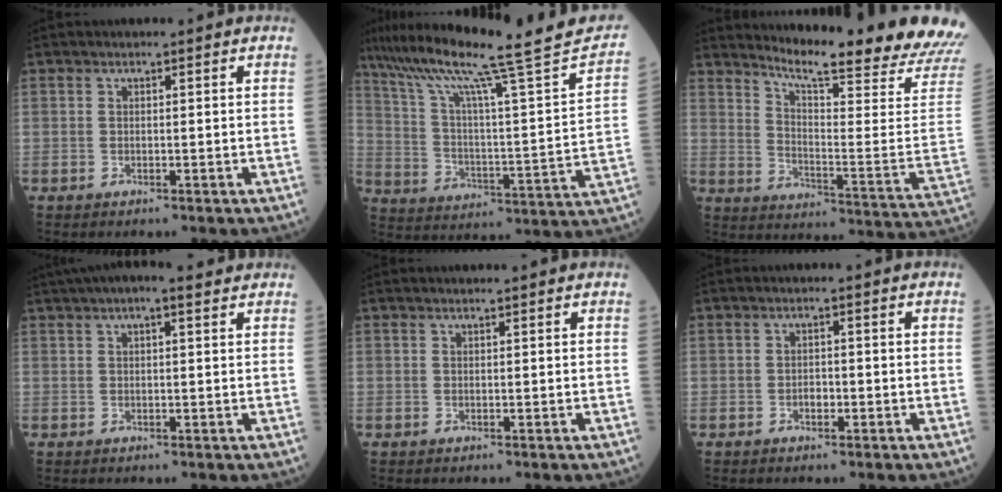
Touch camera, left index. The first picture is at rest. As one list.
[{"total": 24.3, "force": [20.0, -0.6, 13.9], "torque": [-0.232, -0.032, 0.288]}, {"total": 21.9, "force": [19.9, -1.3, 9.2], "torque": [-0.156, -0.125, 0.248]}, {"total": 6.7, "force": [4.7, 1.5, 4.6], "torque": [-0.080, 0.036, 0.070]}, {"total": 1.1, "force": [0.9, -0.3, 0.6], "torque": [-0.008, 0.005, 0.013]}, {"total": 1.6, "force": [-1.1, 0.8, 0.9], "torque": [-0.013, -0.002, -0.018]}]